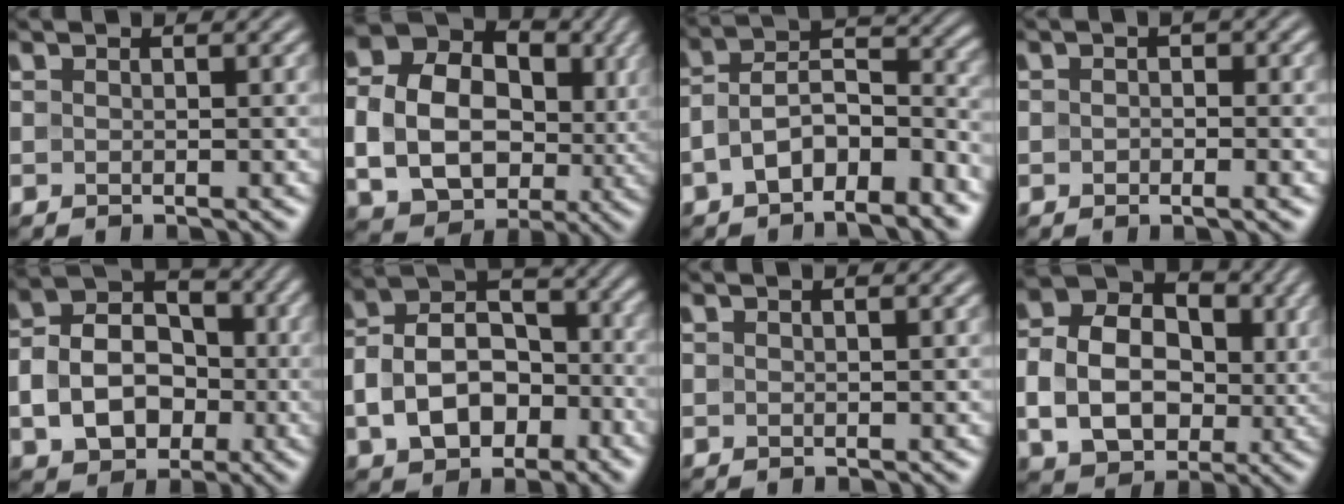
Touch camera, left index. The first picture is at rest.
{"total": 13.9, "force": [0.9, 11.2, 8.2], "torque": [-0.176, 0.001, 0.027]}
{"total": 8.3, "force": [-3.7, 4.1, 6.2], "torque": [-0.103, 0.014, -0.077]}
{"total": 2.4, "force": [-0.2, 0.8, 2.2], "torque": [-0.032, 0.000, -0.005]}
{"total": 7.7, "force": [-1.3, 5.9, 4.7], "torque": [-0.088, 0.001, -0.028]}
{"total": 8.8, "force": [-2.8, 6.0, 5.8], "torque": [-0.104, 0.008, -0.064]}
{"total": 0.9, "force": [0.5, 0.2, 0.7], "torque": [-0.008, 0.004, 0.004]}
{"total": 9.8, "force": [0.0, 7.6, 6.2], "torque": [-0.114, 0.002, -0.003]}